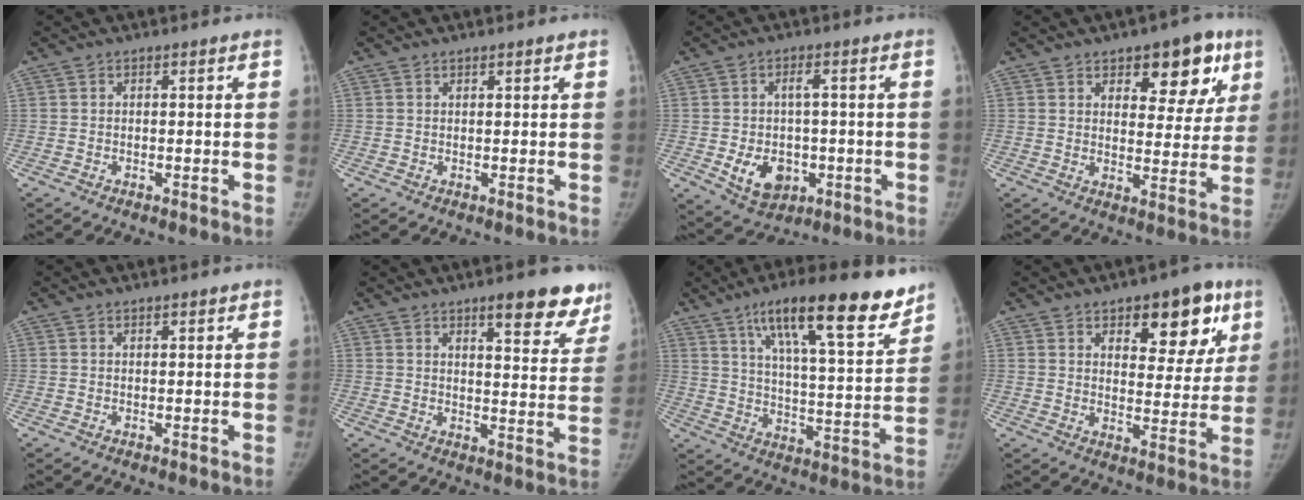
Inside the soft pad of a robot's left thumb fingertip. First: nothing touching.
{"total": 0.8, "force": [0.6, 0.2, 0.5], "torque": [-0.007, -0.002, 0.010]}
{"total": 8.7, "force": [-1.9, 6.0, 6.0], "torque": [-0.081, 0.008, -0.016]}
{"total": 12.7, "force": [6.7, 6.4, 8.7], "torque": [-0.057, -0.026, 0.087]}
{"total": 1.1, "force": [0.8, 0.3, 0.6], "torque": [-0.009, -0.004, 0.014]}
{"total": 13.0, "force": [9.0, 3.8, 8.5], "torque": [-0.061, -0.047, 0.111]}
{"total": 21.4, "force": [13.9, 5.1, 15.5], "torque": [-0.212, -0.052, 0.220]}
{"total": 14.6, "force": [7.6, 7.0, 10.2], "torque": [-0.077, -0.031, 0.105]}